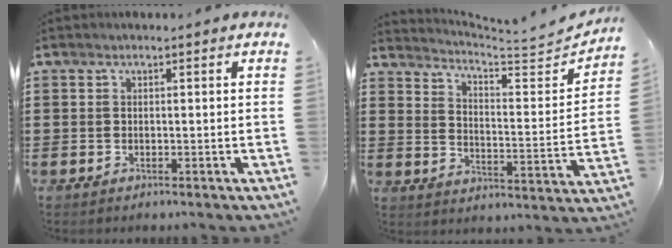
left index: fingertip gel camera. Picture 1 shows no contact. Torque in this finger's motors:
{"motor_torque": [-0.26, 0.24, -0.30, -0.03]}